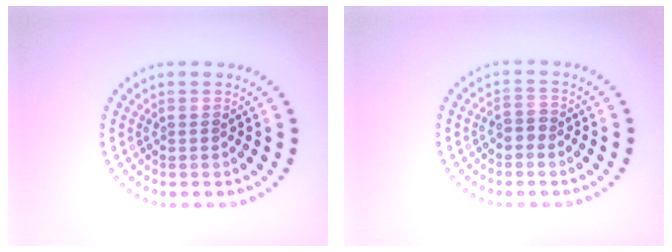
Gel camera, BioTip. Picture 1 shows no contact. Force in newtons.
{"total": 1.2, "press": 1.1, "slide": 0.5}